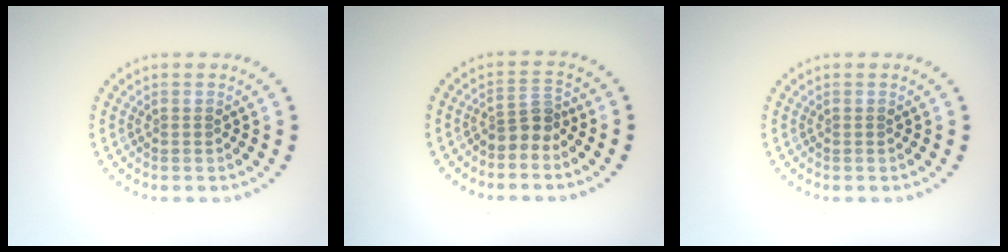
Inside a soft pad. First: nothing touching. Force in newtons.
{"total": 2.3, "press": 1.8, "slide": 1.5}
{"total": 0.0}